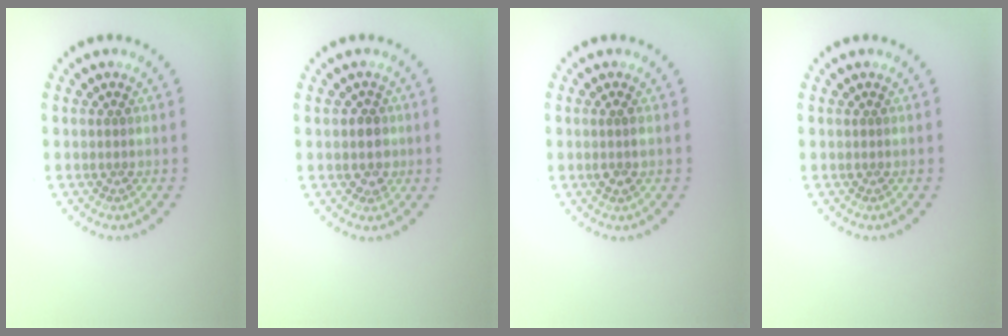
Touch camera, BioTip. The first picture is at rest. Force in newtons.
{"total": 1.9, "press": 1.8, "slide": 0.8}
{"total": 1.2, "press": 1.1, "slide": 0.5}
{"total": 0.0}